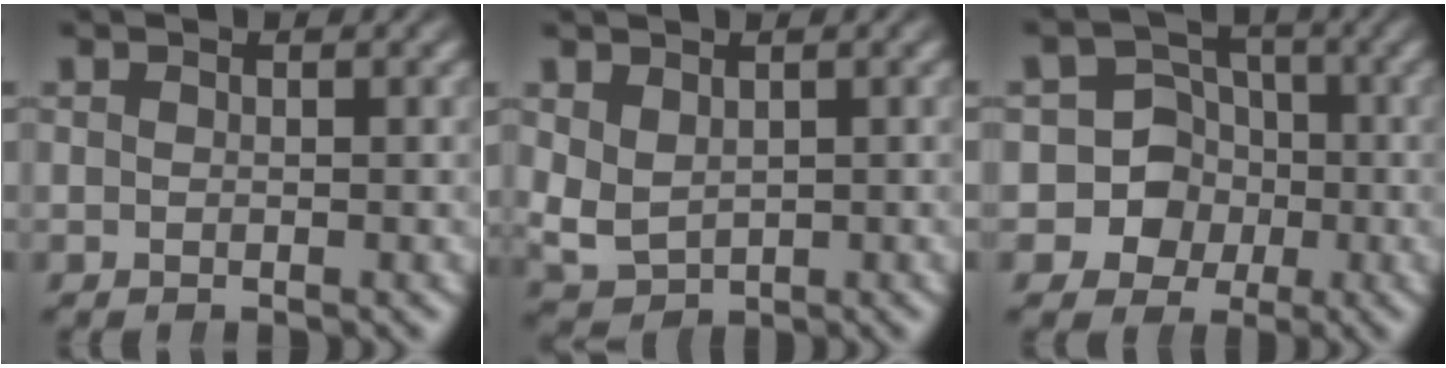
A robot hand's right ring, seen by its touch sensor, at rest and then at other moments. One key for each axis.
{"total": 3.2, "fx": 0.6, "fy": 2.8, "fz": 1.4, "tx": -0.058, "ty": -0.028, "tz": 0.031}
{"total": 11.2, "fx": -2.2, "fy": 10.4, "fz": 3.5, "tx": -0.108, "ty": -0.051, "tz": -0.032}